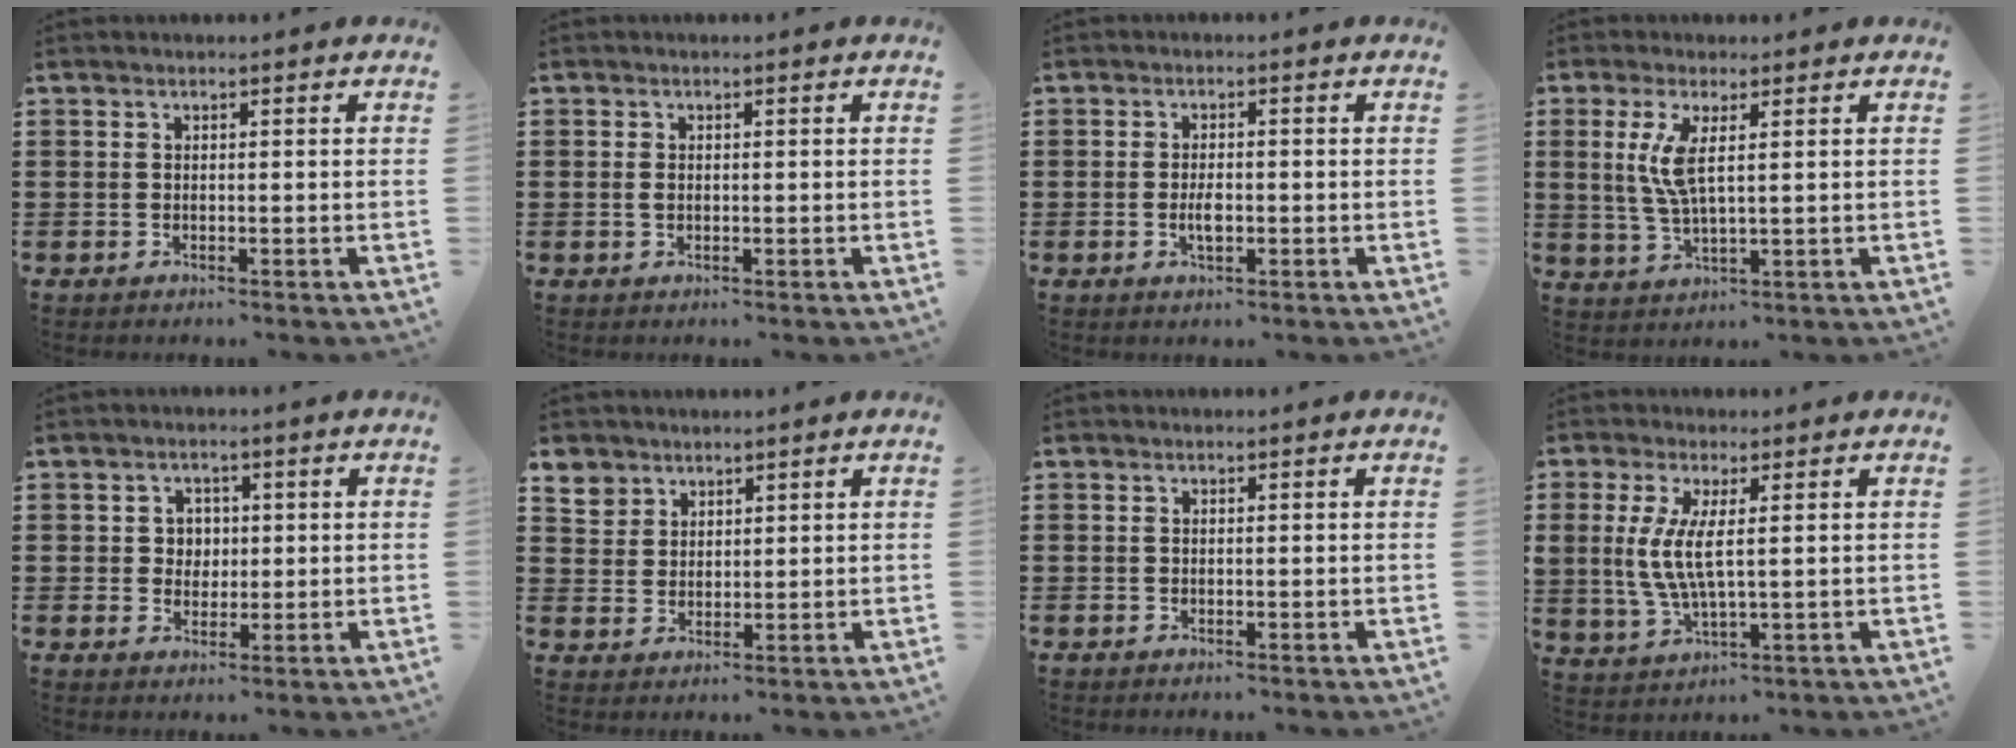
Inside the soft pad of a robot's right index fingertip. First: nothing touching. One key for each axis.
{"total": 1.0, "fx": 0.0, "fy": 0.6, "fz": 0.8, "tx": -0.018, "ty": 0.003, "tz": -0.001}
{"total": 2.9, "fx": -0.6, "fy": 1.1, "fz": 2.6, "tx": -0.055, "ty": -0.001, "tz": -0.013}
{"total": 6.0, "fx": 1.6, "fy": 1.2, "fz": 5.6, "tx": -0.128, "ty": -0.008, "tz": 0.022}
{"total": 3.1, "fx": 0.4, "fy": 2.9, "fz": 1.0, "tx": -0.032, "ty": 0.011, "tz": 0.004}
{"total": 4.5, "fx": 3.1, "fy": 3.3, "fz": 0.2, "tx": -0.026, "ty": 0.010, "tz": 0.059}
{"total": 0.0}
{"total": 6.2, "fx": 0.9, "fy": 1.9, "fz": 5.9, "tx": -0.144, "ty": -0.010, "tz": 0.008}